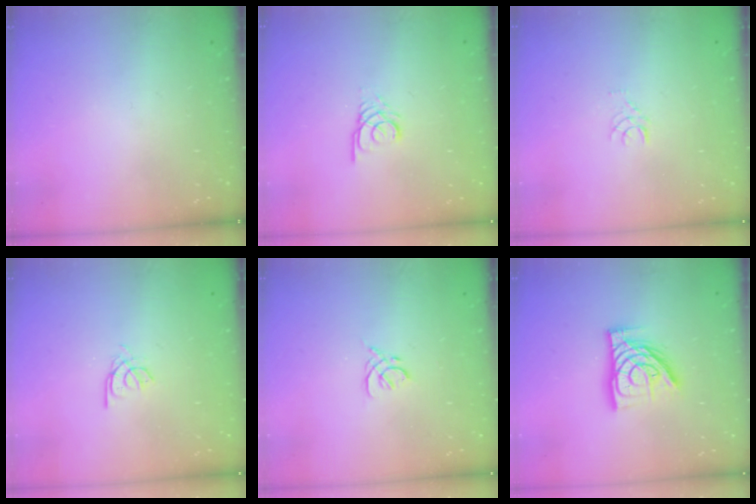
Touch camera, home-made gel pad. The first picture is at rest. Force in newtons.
{"total": 2.7, "press": 2.7, "slide": 0.3}
{"total": 3.6, "press": 3.6, "slide": 0.3}
{"total": 2.0, "press": 1.9, "slide": 0.4}
{"total": 2.0, "press": 1.9, "slide": 0.6}
{"total": 12.9, "press": 12.8, "slide": 1.4}